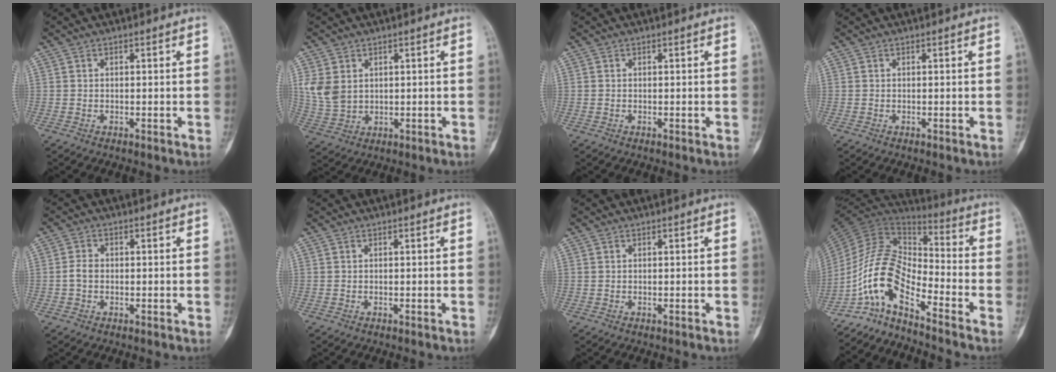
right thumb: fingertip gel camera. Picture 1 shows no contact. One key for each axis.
{"total": 6.2, "fx": 1.7, "fy": 4.7, "fz": 3.7, "tx": -0.068, "ty": -0.005, "tz": 0.048}
{"total": 0.0}
{"total": 0.0}
{"total": 2.4, "fx": -0.4, "fy": 1.7, "fz": 1.6, "tx": -0.030, "ty": 0.008, "tz": -0.011}
{"total": 0.0}
{"total": 0.0}
{"total": 12.0, "fx": -7.6, "fy": 4.4, "fz": 8.3, "tx": -0.149, "ty": 0.087, "tz": -0.155}